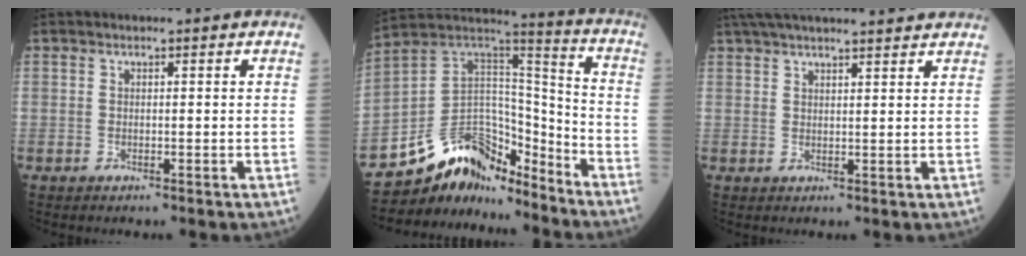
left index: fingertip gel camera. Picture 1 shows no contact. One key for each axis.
{"total": 14.2, "fx": -12.5, "fy": 5.6, "fz": 3.8, "tx": -0.064, "ty": 0.066, "tz": -0.229}
{"total": 16.2, "fx": 14.5, "fy": 1.6, "fz": 7.0, "tx": -0.117, "ty": 0.049, "tz": 0.205}